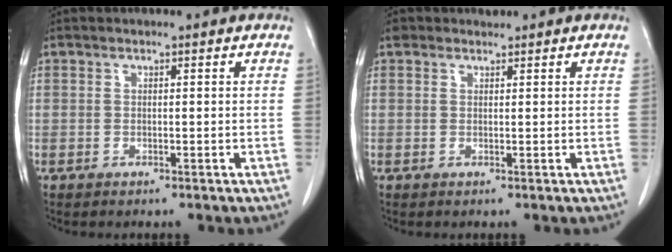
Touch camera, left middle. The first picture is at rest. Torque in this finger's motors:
{"motor_torque": [0.07, -0.06, -0.11, -0.01]}